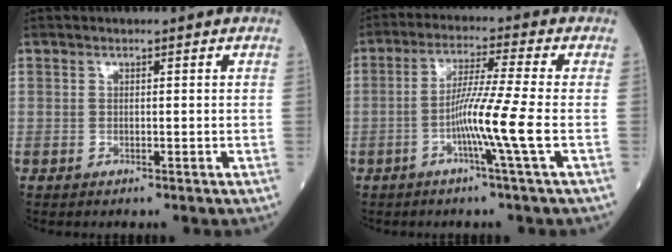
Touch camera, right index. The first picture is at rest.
{"total": 8.0, "force": [-2.4, -2.1, 7.4], "torque": [-0.138, -0.008, -0.050]}